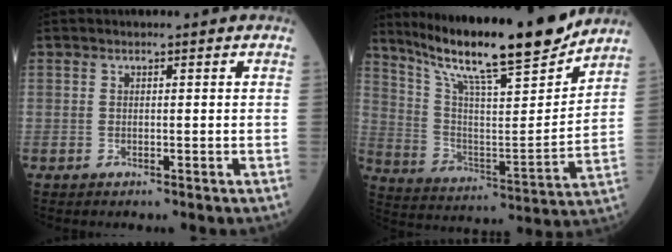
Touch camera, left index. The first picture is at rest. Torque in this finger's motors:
{"motor_torque": [1.23, -0.91, 0.69, 0.19]}